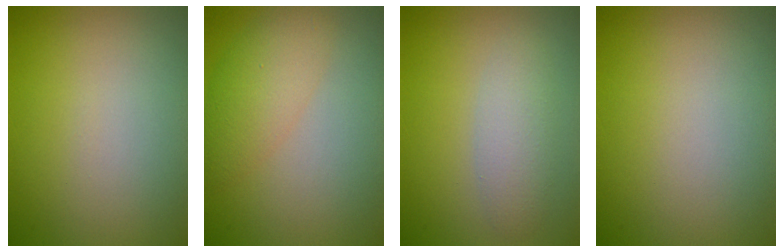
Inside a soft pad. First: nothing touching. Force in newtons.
{"total": 3.5, "press": 3.5, "slide": 0.2}
{"total": 2.6, "press": 2.6, "slide": 0.2}
{"total": 0.0}